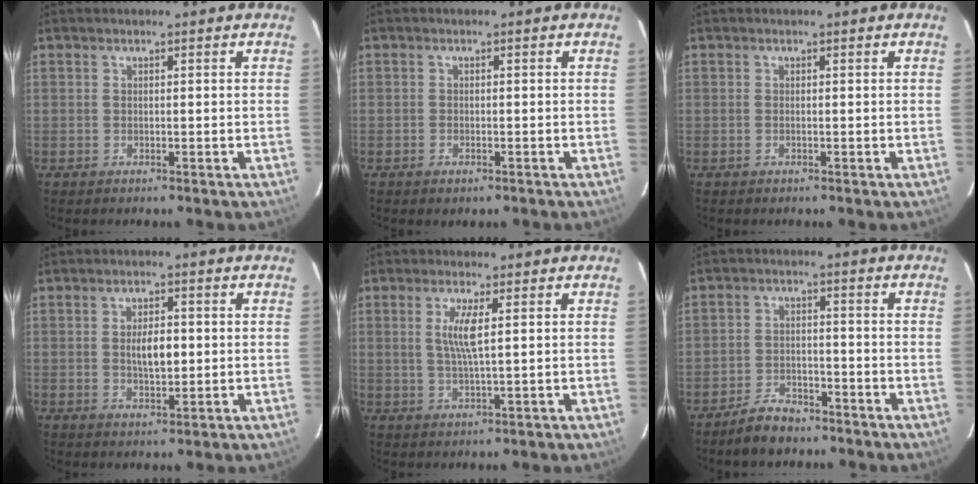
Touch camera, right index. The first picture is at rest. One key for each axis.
{"total": 1.5, "fx": -0.9, "fy": 0.8, "fz": 0.8, "tx": -0.018, "ty": -0.002, "tz": -0.016}
{"total": 0.0}
{"total": 5.1, "fx": 0.2, "fy": 2.3, "fz": 4.6, "tx": -0.080, "ty": 0.001, "tz": 0.007}
{"total": 4.7, "fx": 1.1, "fy": 0.2, "fz": 4.6, "tx": -0.091, "ty": -0.005, "tz": 0.022}
{"total": 6.3, "fx": -5.1, "fy": 2.9, "fz": 2.4, "tx": -0.069, "ty": 0.011, "tz": -0.082}